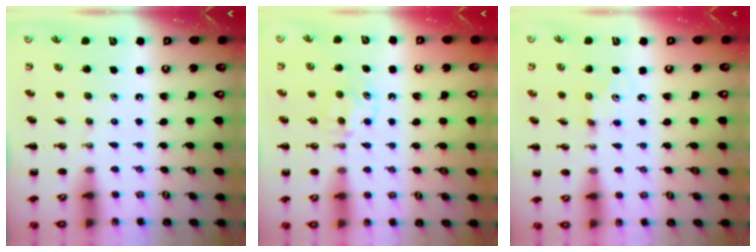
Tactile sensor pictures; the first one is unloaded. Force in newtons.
{"total": 5.0, "press": 4.7, "slide": 1.6}
{"total": 2.7, "press": 2.7, "slide": 0.5}